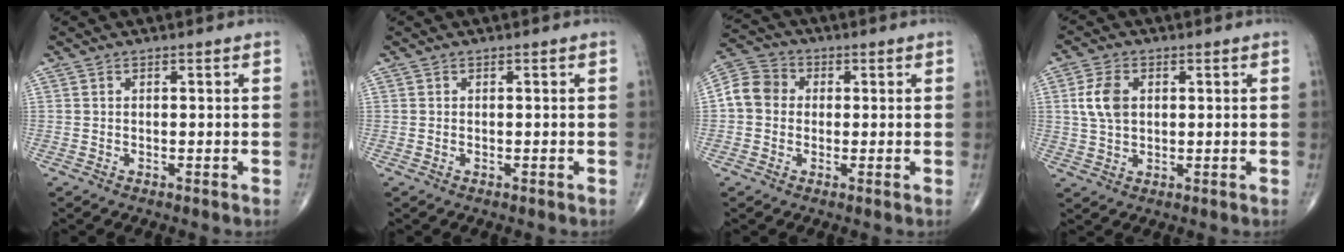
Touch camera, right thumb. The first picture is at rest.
{"total": 0.0}
{"total": 7.0, "force": [0.2, 6.2, 3.4], "torque": [-0.053, 0.023, -0.010]}
{"total": 6.2, "force": [1.3, 4.1, 4.4], "torque": [-0.086, -0.001, 0.024]}